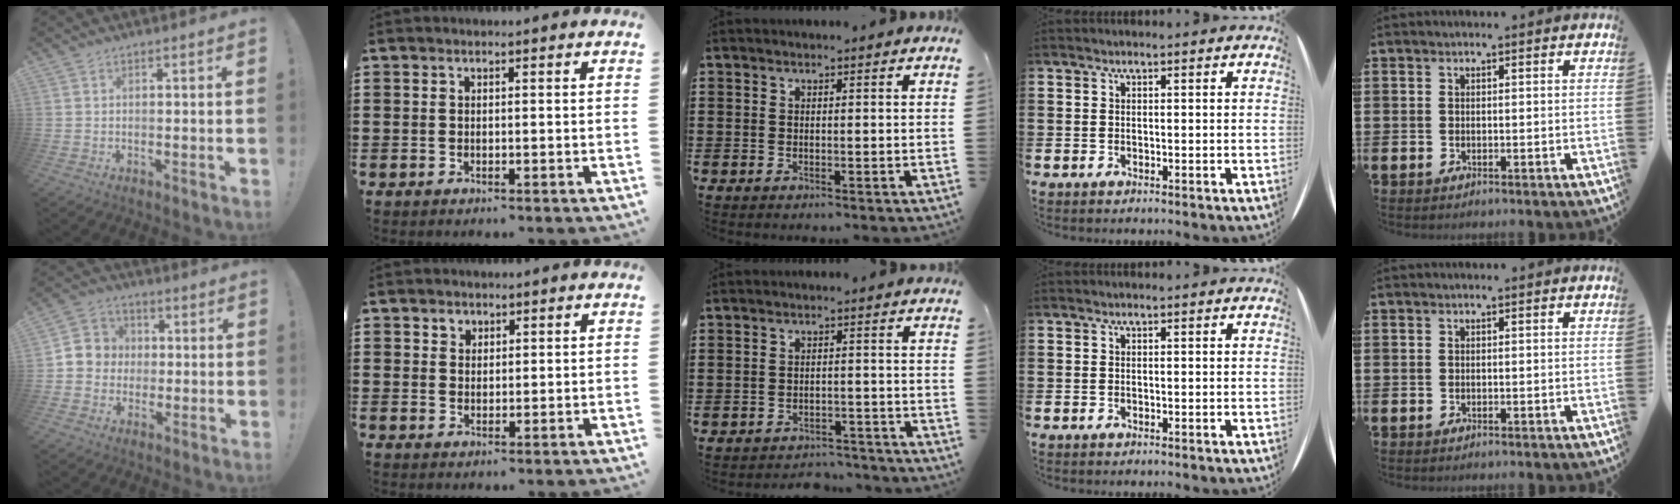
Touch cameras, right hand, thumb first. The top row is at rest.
{"thumb": {"total": 7.3, "force": [-1.0, 7.1, 1.4], "torque": [-0.016, 0.017, -0.013]}, "index": {"total": 1.6, "force": [0.9, 1.4, 0.1], "torque": [-0.008, 0.008, 0.017]}, "middle": {"total": 2.7, "force": [-2.7, 0.2, 0.0], "torque": [-0.009, -0.003, -0.057]}}